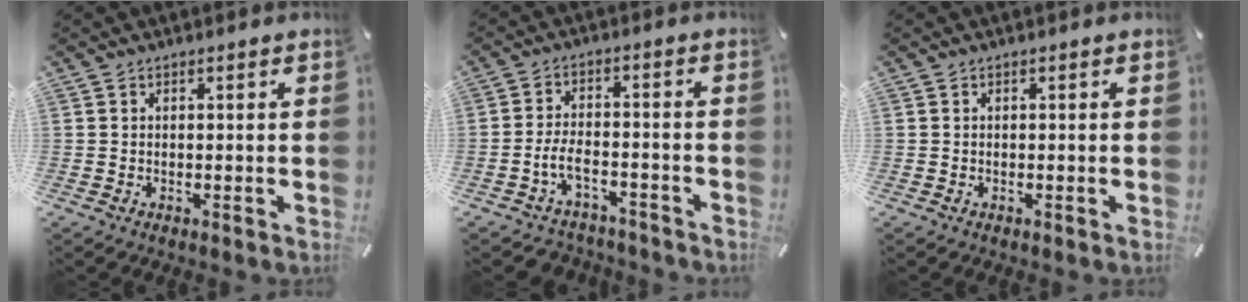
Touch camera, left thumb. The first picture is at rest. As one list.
[{"total": 6.2, "force": [-3.2, 3.7, 3.8], "torque": [-0.084, 0.018, -0.062]}, {"total": 0.0}]